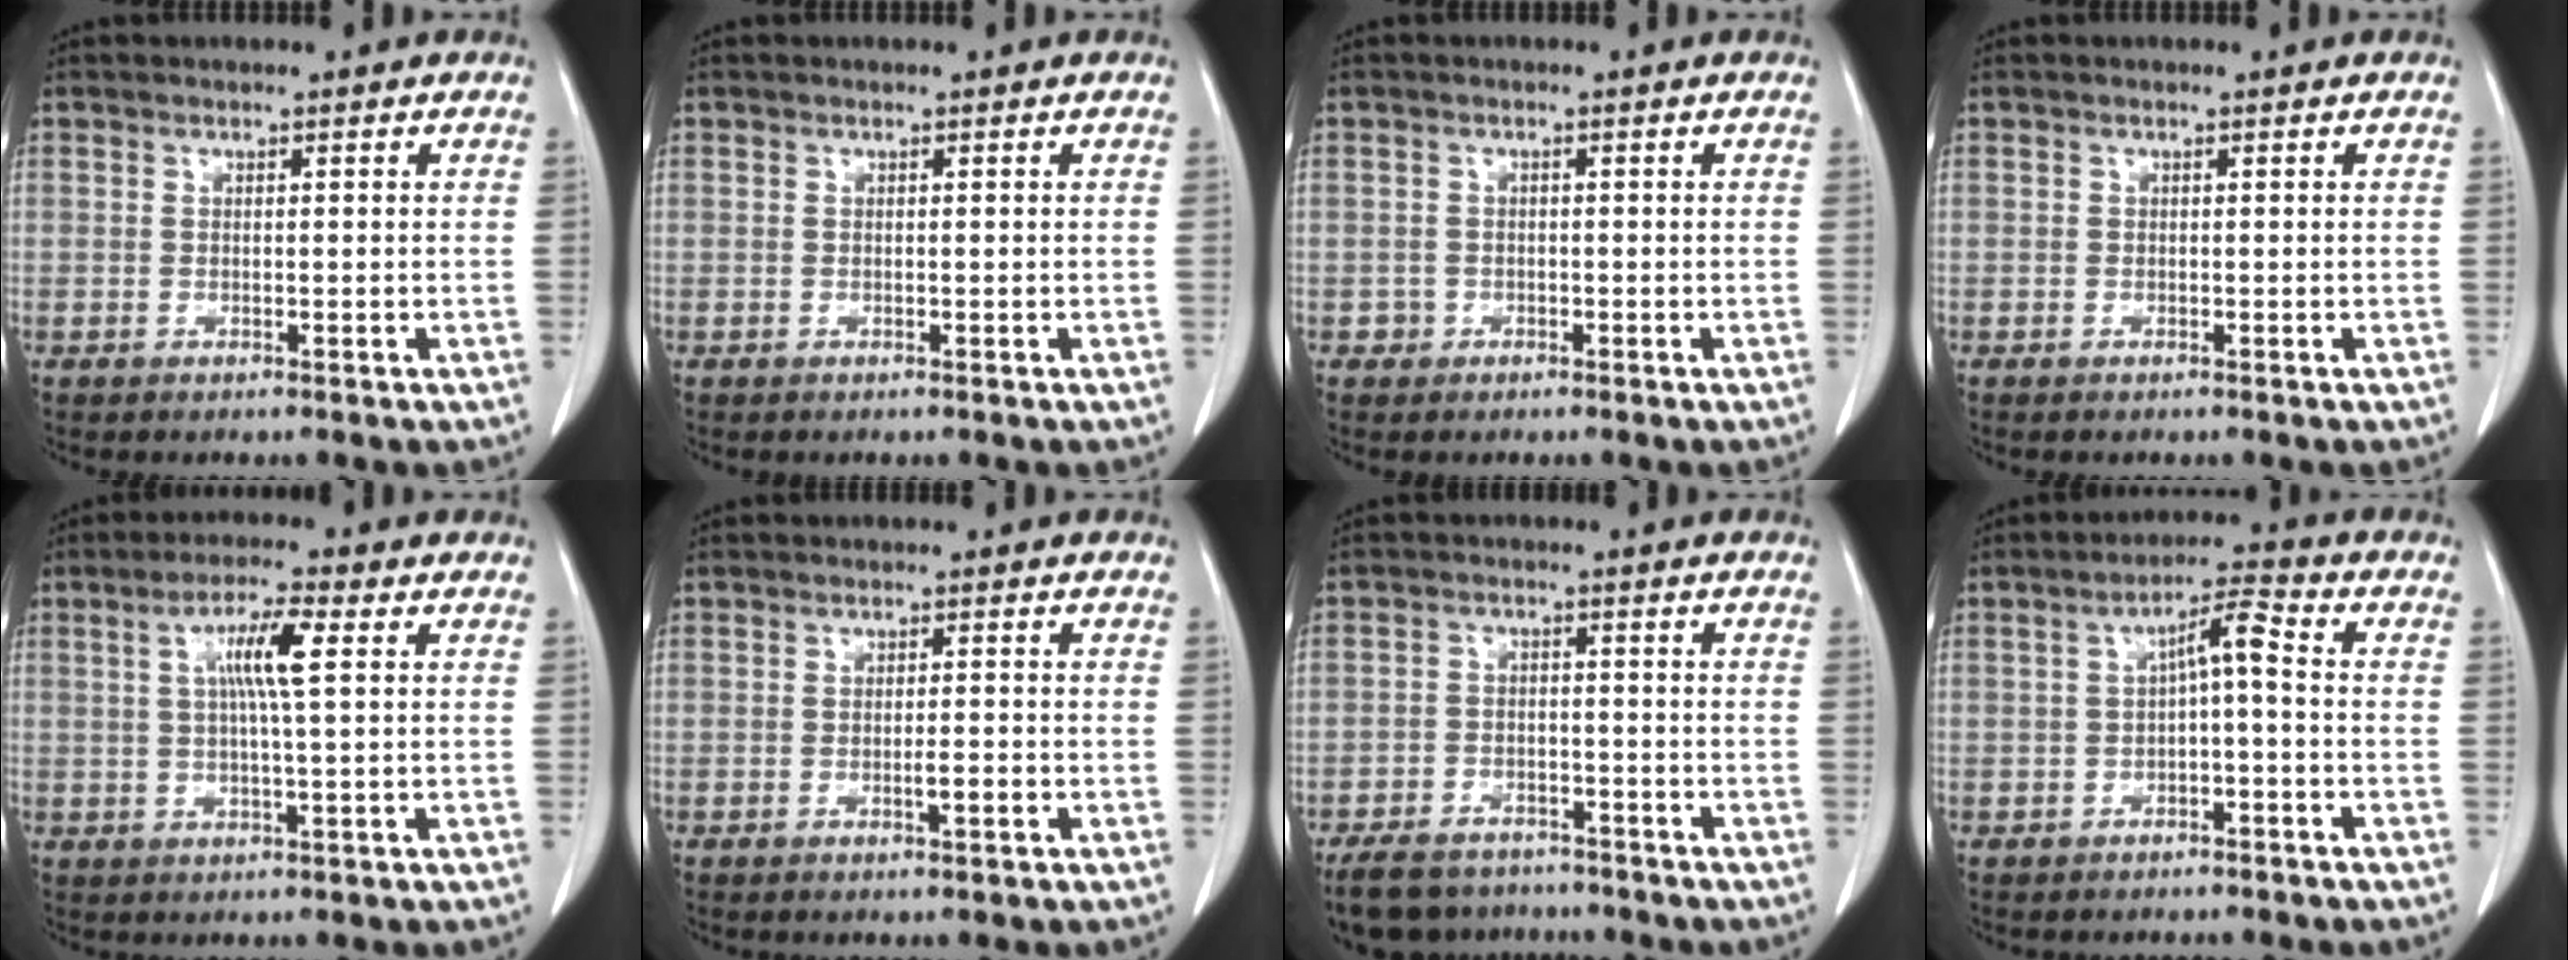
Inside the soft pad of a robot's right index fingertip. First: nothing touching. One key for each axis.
{"total": 0.0}
{"total": 1.7, "fx": -0.6, "fy": 1.6, "fz": 0.1, "tx": 0.004, "ty": 0.008, "tz": -0.009}
{"total": 0.0}
{"total": 6.8, "fx": 1.6, "fy": 0.5, "fz": 6.6, "tx": -0.120, "ty": 0.006, "tz": 0.030}
{"total": 2.3, "fx": -0.8, "fy": 0.5, "fz": 2.2, "tx": -0.041, "ty": 0.000, "tz": -0.010}
{"total": 12.3, "fx": -9.9, "fy": 5.8, "fz": 4.3, "tx": -0.089, "ty": 0.002, "tz": -0.145}
{"total": 5.3, "fx": -0.1, "fy": 1.2, "fz": 5.2, "tx": -0.093, "ty": 0.024, "tz": -0.001}